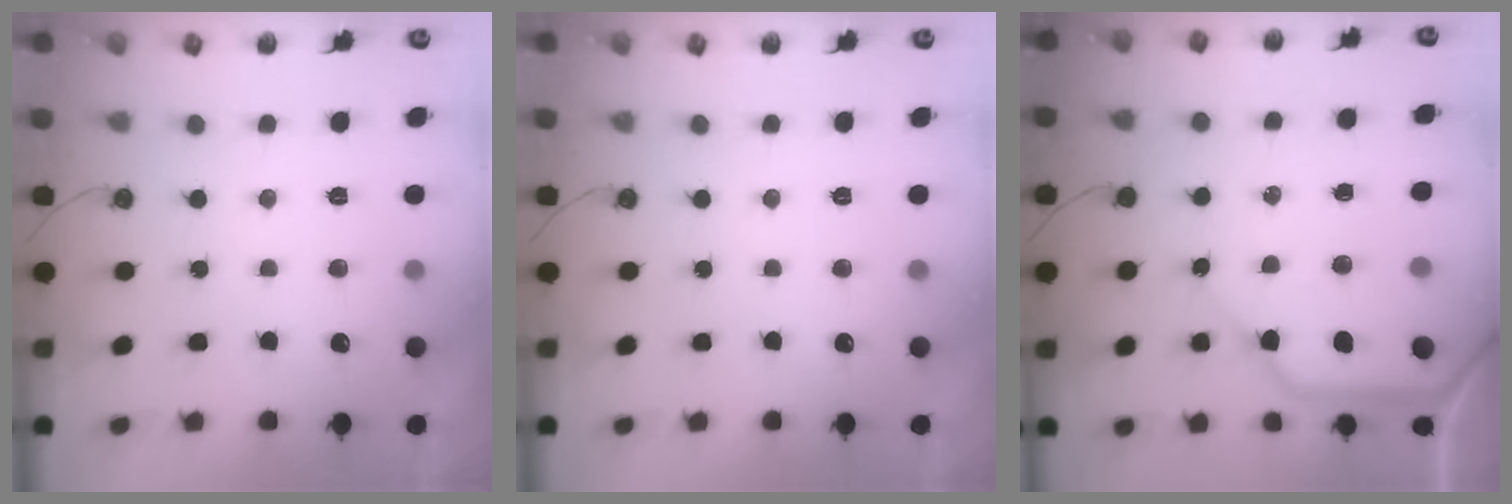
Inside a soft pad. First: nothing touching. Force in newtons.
{"total": 0.0}
{"total": 12.7, "press": 12.6, "slide": 1.6}